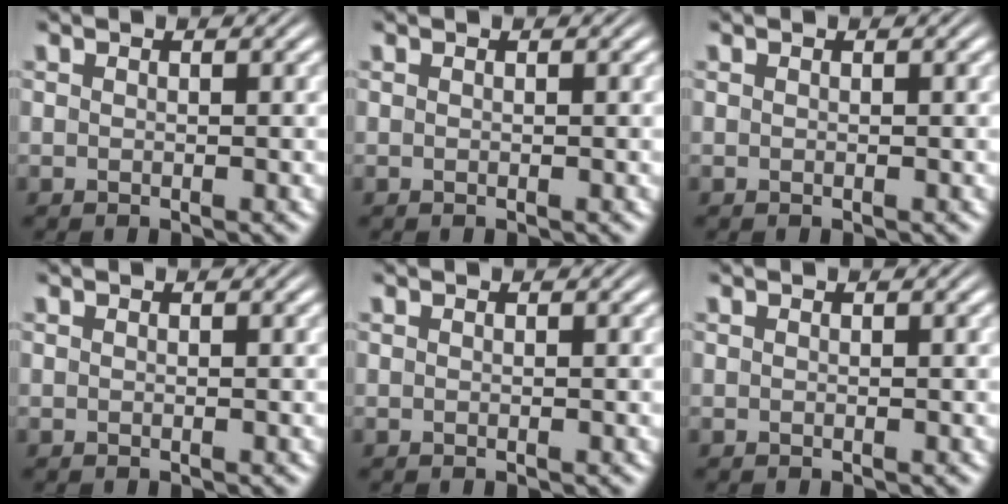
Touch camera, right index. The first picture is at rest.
{"total": 0.0}
{"total": 0.0}
{"total": 0.0}
{"total": 0.0}
{"total": 0.0}